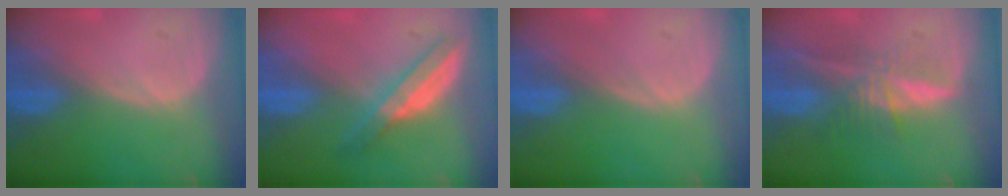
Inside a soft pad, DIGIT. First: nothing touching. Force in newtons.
{"total": 6.0, "press": 5.2, "slide": 3.0}
{"total": 0.0}
{"total": 6.2, "press": 5.5, "slide": 2.9}